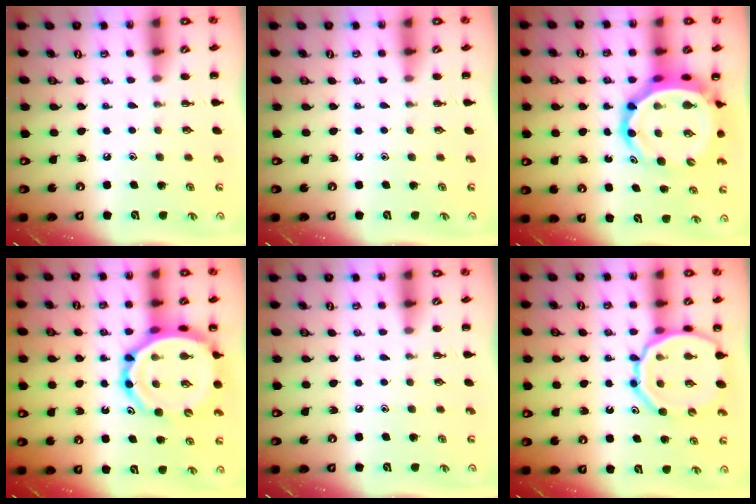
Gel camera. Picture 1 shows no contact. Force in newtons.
{"total": 0.0}
{"total": 11.1, "press": 10.7, "slide": 3.0}
{"total": 15.3, "press": 14.8, "slide": 4.2}
{"total": 0.0}
{"total": 15.4, "press": 15.1, "slide": 3.0}